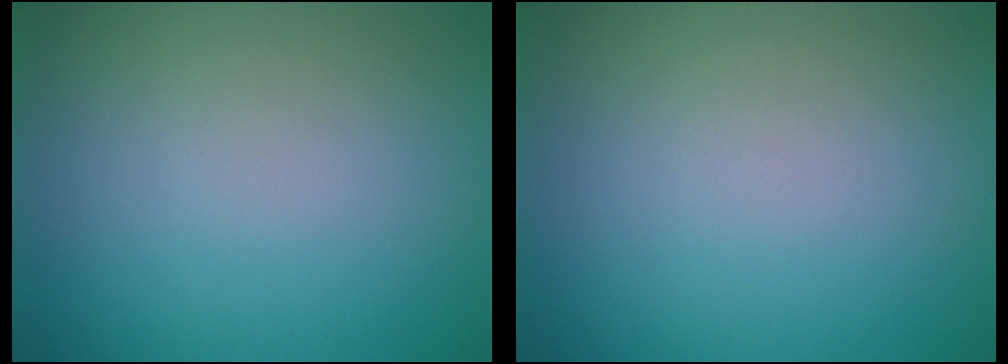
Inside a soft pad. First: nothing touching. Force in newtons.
{"total": 0.0}